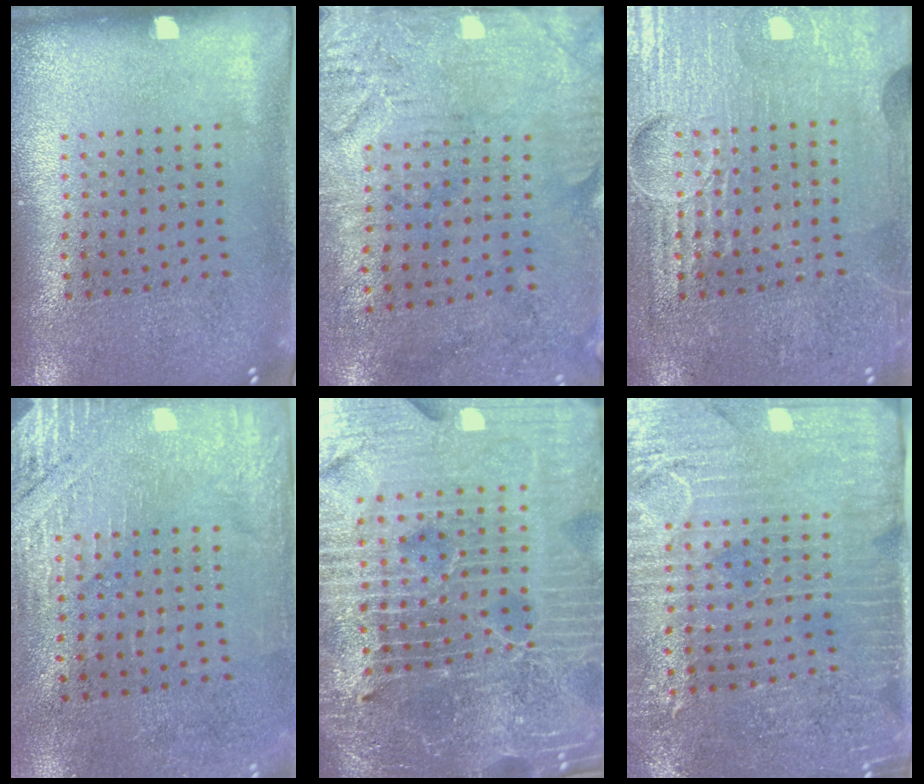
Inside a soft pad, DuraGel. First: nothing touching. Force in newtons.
{"total": 3.3, "press": 2.6, "slide": 2.0}
{"total": 4.1, "press": 4.0, "slide": 0.7}
{"total": 2.8, "press": 2.5, "slide": 1.3}
{"total": 7.1, "press": 6.2, "slide": 3.6}
{"total": 3.6, "press": 3.3, "slide": 1.5}